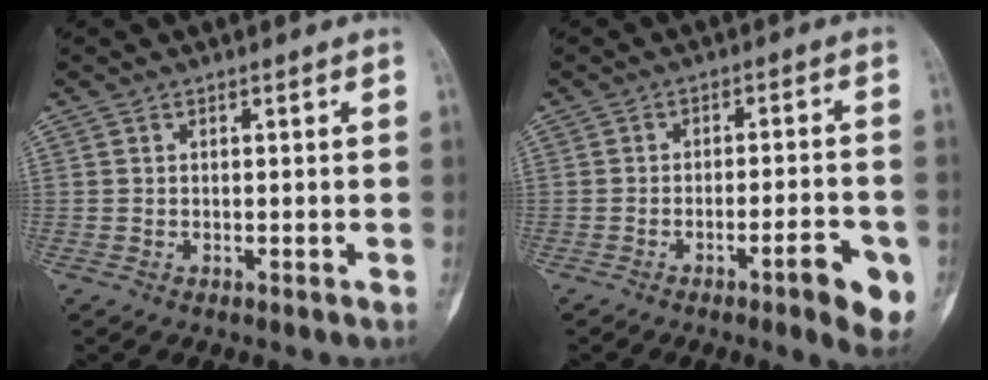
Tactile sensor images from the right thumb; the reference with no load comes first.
{"total": 8.9, "force": [-4.0, 1.9, 7.8], "torque": [-0.096, 0.014, -0.050]}